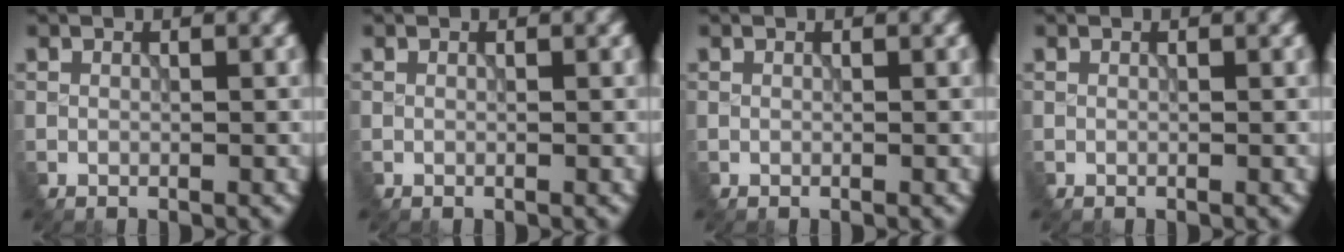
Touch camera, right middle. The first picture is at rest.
{"total": 0.0}
{"total": 0.0}
{"total": 0.0}